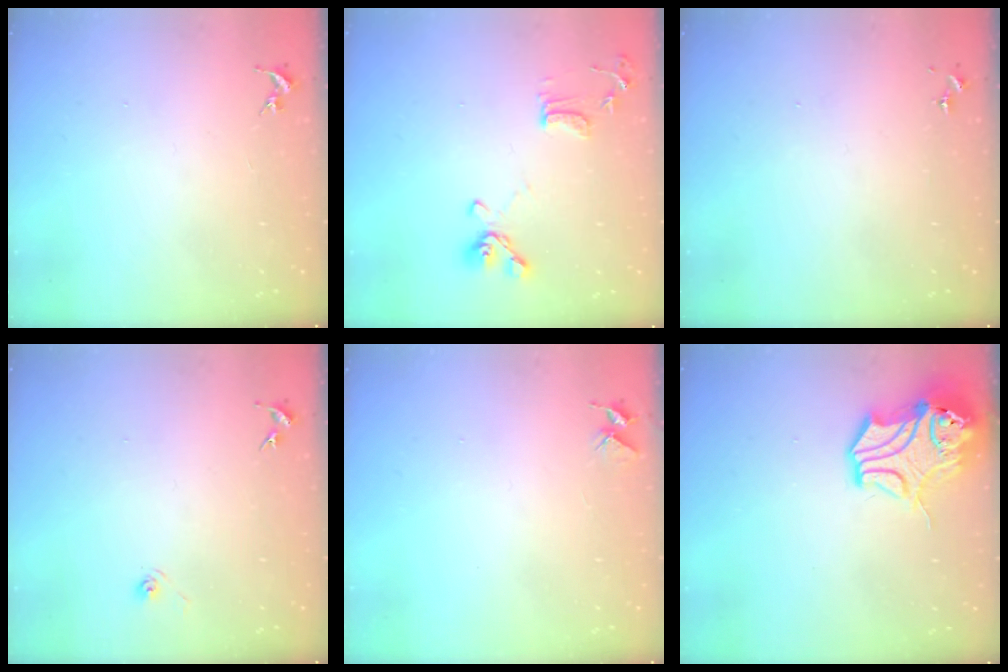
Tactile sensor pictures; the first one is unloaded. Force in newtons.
{"total": 11.2, "press": 11.0, "slide": 2.0}
{"total": 0.0}
{"total": 3.2, "press": 2.6, "slide": 1.8}
{"total": 4.0, "press": 4.0, "slide": 0.3}
{"total": 14.2, "press": 14.1, "slide": 1.9}